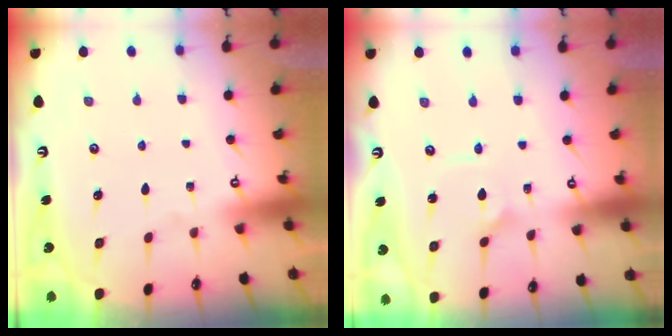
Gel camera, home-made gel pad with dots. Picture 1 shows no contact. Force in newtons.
{"total": 2.6, "press": 2.6, "slide": 0.2}